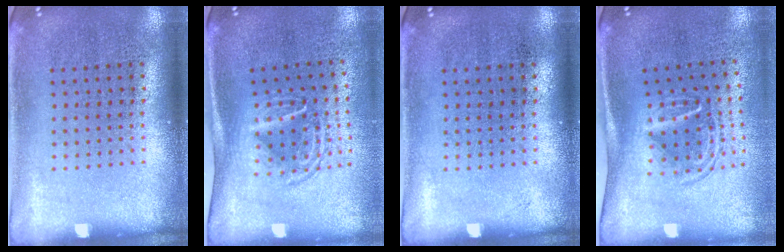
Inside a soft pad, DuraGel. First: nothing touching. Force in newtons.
{"total": 1.7, "press": 1.1, "slide": 1.2}
{"total": 0.0}
{"total": 1.6, "press": 1.1, "slide": 1.2}